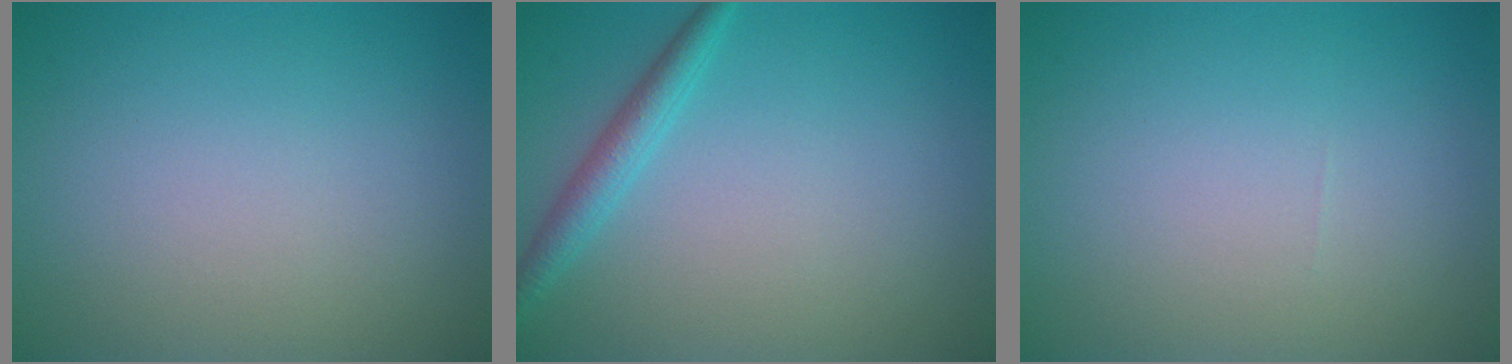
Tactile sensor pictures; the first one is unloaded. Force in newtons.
{"total": 2.2, "press": 2.2, "slide": 0.1}
{"total": 0.0}